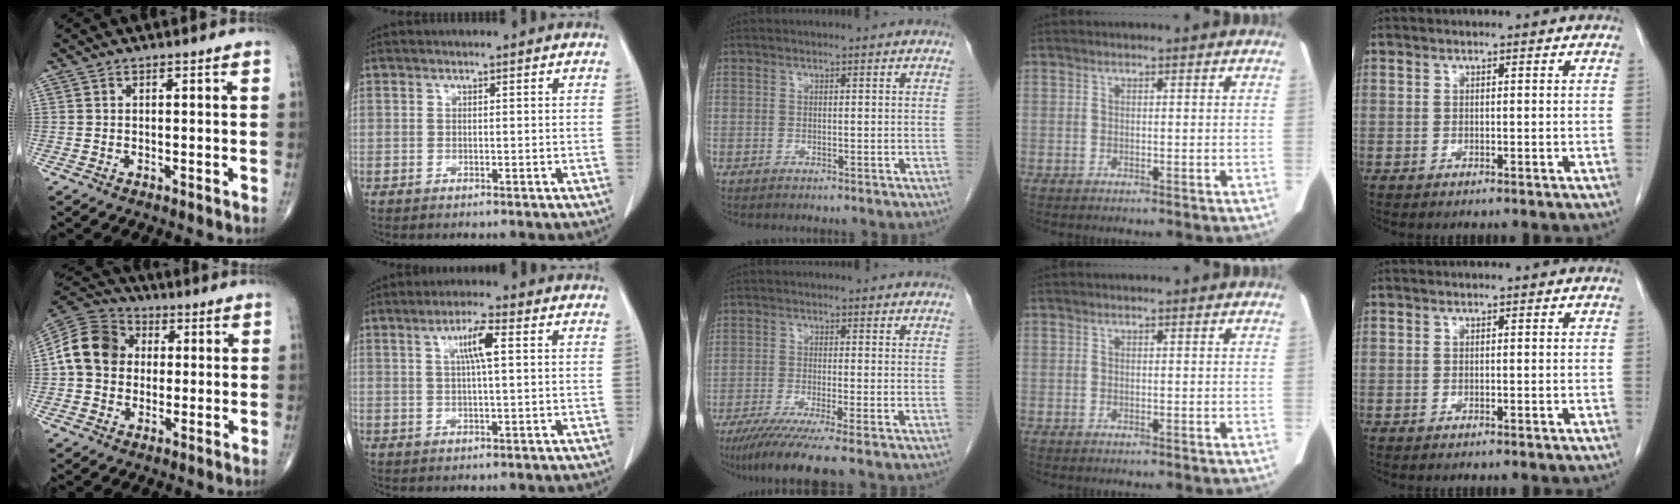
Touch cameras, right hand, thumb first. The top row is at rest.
{"thumb": {"total": 12.5, "force": [1.1, 10.5, 6.8], "torque": [-0.111, 0.025, 0.008]}, "index": {"total": 4.9, "force": [1.4, 0.4, 4.7], "torque": [-0.086, 0.005, 0.025]}, "middle": {"total": 8.2, "force": [-6.2, -0.9, 5.2], "torque": [-0.079, -0.026, -0.103]}}